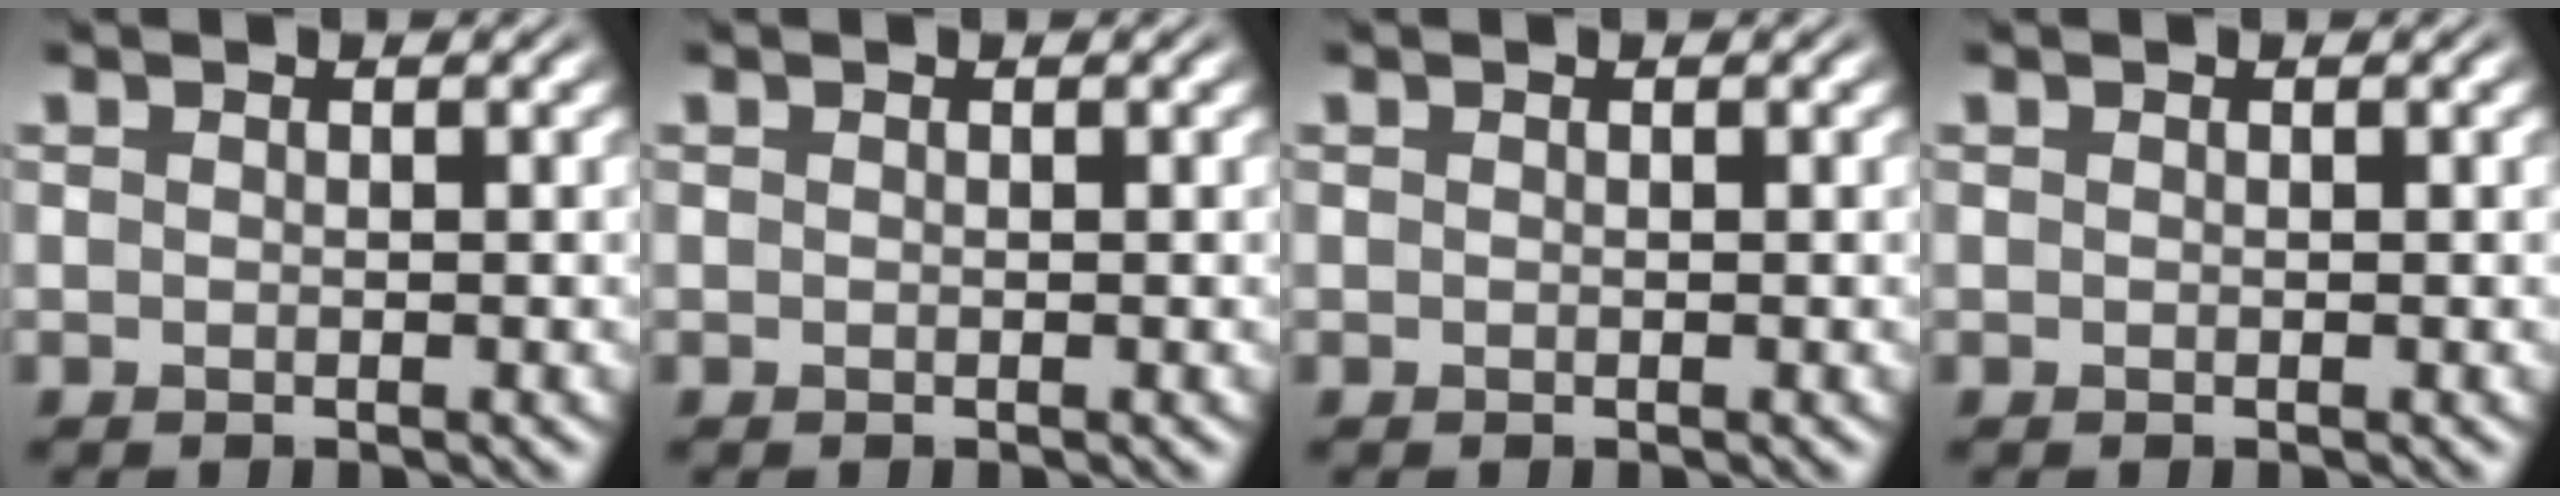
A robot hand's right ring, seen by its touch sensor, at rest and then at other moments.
{"total": 0.0}
{"total": 0.0}
{"total": 0.0}